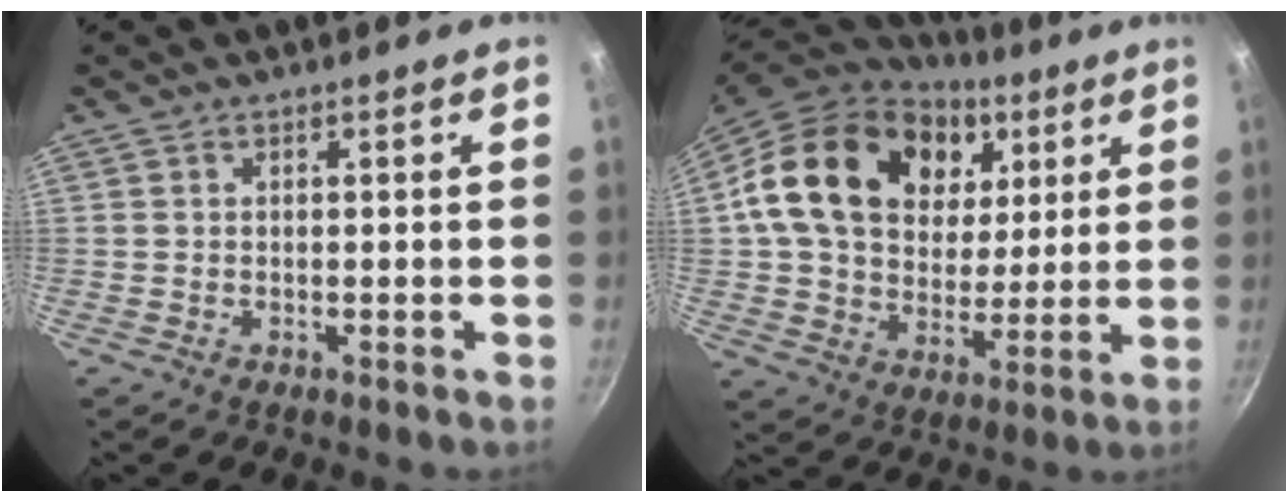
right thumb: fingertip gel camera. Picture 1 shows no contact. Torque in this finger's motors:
{"motor_torque": [1.58, 3.39, 0.76, -0.56, 0.18]}